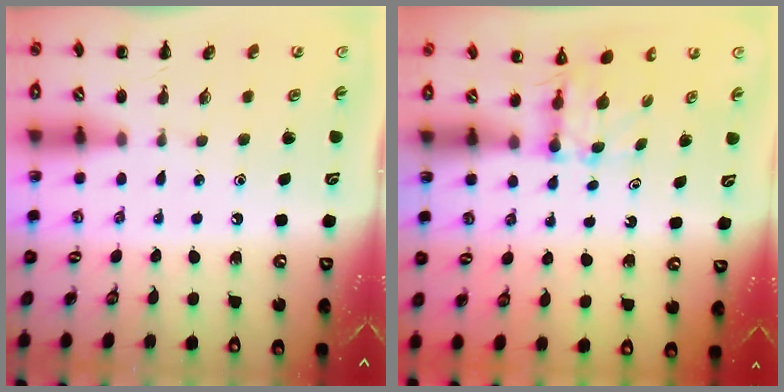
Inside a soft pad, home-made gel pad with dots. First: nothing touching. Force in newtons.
{"total": 3.0, "press": 2.9, "slide": 1.0}